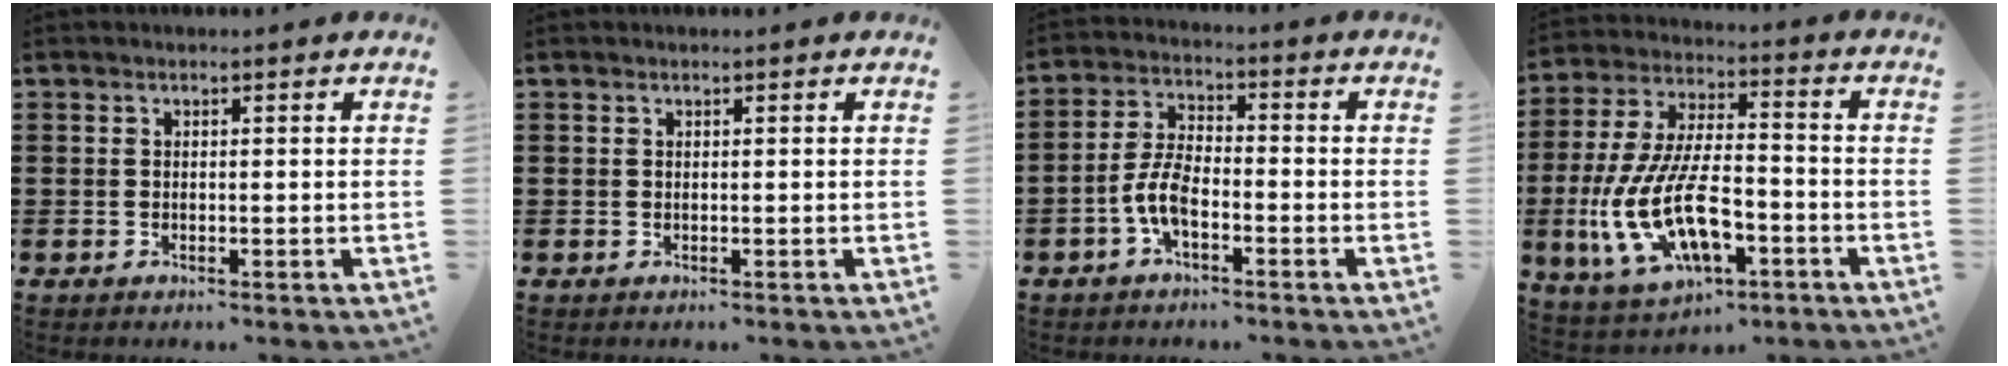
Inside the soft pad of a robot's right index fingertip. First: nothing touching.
{"total": 0.0}
{"total": 6.1, "force": [-2.6, 2.5, 4.9], "torque": [-0.125, -0.003, -0.057]}
{"total": 14.5, "force": [-5.0, 6.6, 12.0], "torque": [-0.273, -0.002, -0.096]}